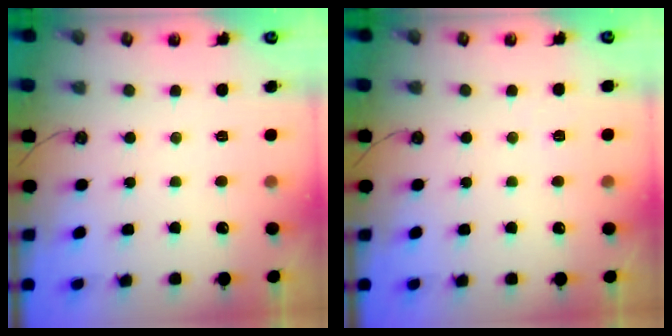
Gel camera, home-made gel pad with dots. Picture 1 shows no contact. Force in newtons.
{"total": 2.8, "press": 1.5, "slide": 2.3}